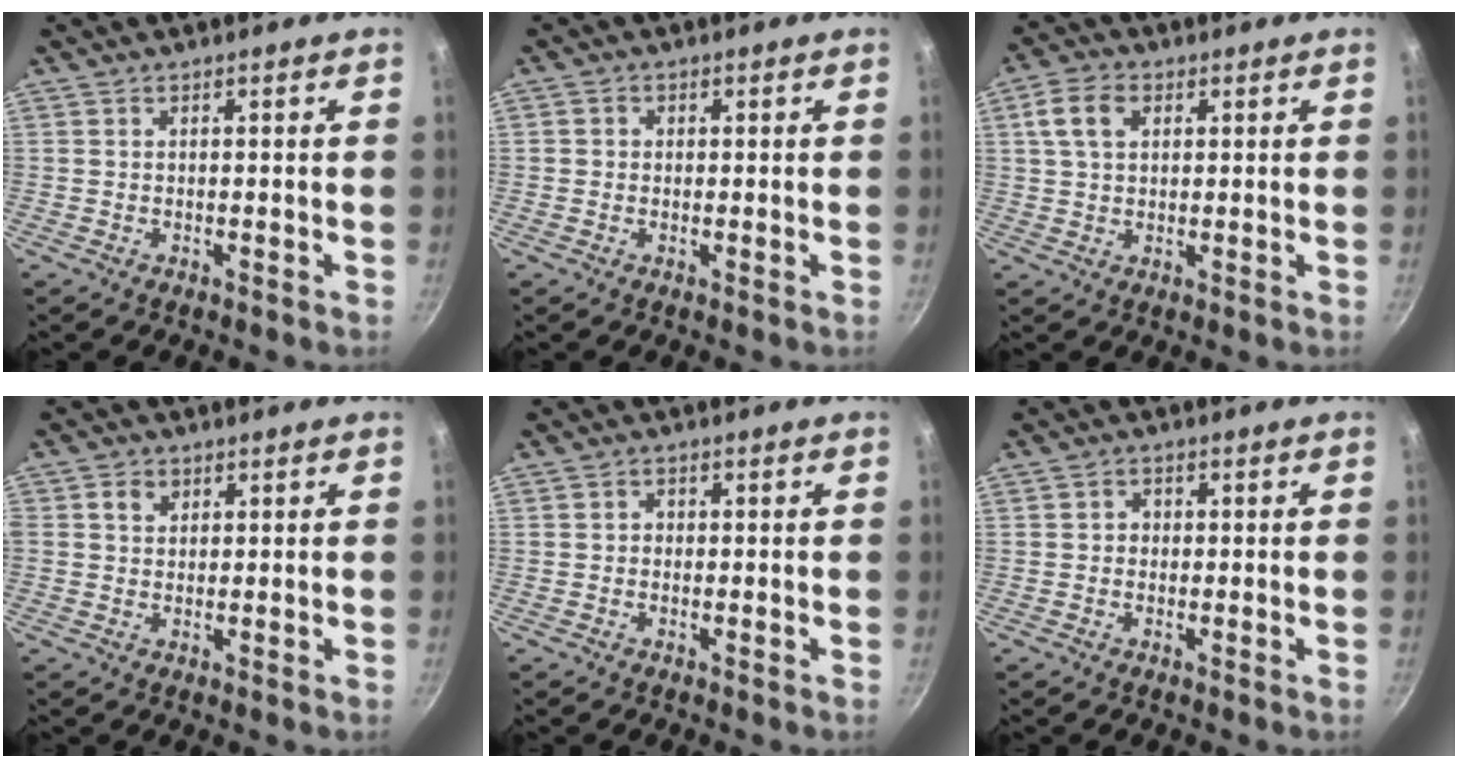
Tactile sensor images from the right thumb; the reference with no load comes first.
{"total": 1.3, "force": [0.0, 1.2, 0.3], "torque": [0.001, 0.001, -0.003]}
{"total": 6.4, "force": [2.0, 4.4, 4.1], "torque": [-0.069, 0.009, 0.034]}
{"total": 3.1, "force": [1.2, 2.5, 1.5], "torque": [-0.017, 0.002, 0.017]}
{"total": 1.3, "force": [-0.1, 1.2, 0.4], "torque": [-0.004, 0.004, -0.004]}
{"total": 1.8, "force": [0.0, 1.7, 0.6], "torque": [-0.002, 0.003, -0.004]}